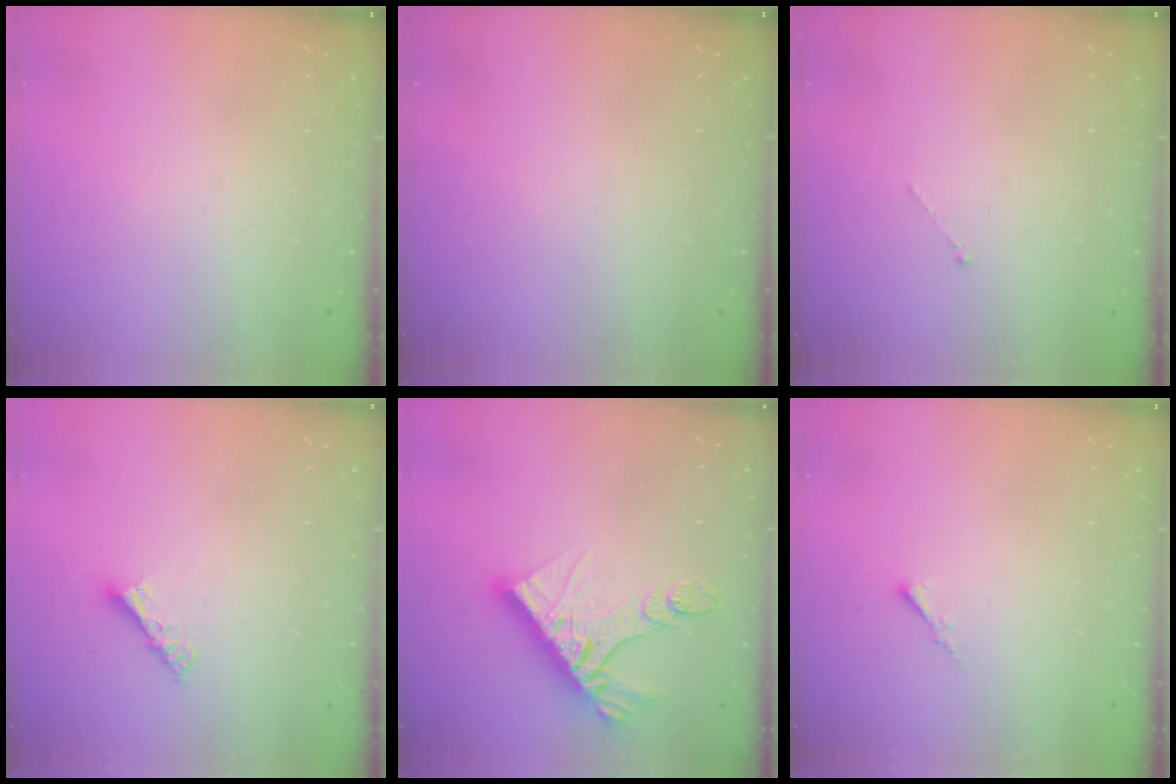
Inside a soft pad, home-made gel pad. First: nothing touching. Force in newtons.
{"total": 0.0}
{"total": 0.0}
{"total": 4.9, "press": 4.8, "slide": 0.4}
{"total": 13.2, "press": 13.1, "slide": 1.2}
{"total": 0.0}